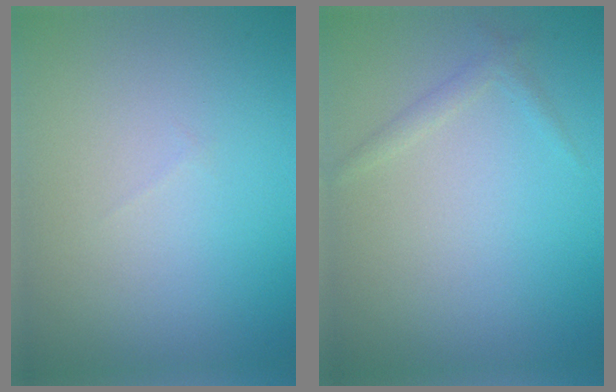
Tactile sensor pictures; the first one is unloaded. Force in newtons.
{"total": 1.1, "press": 1.1, "slide": 0.1}